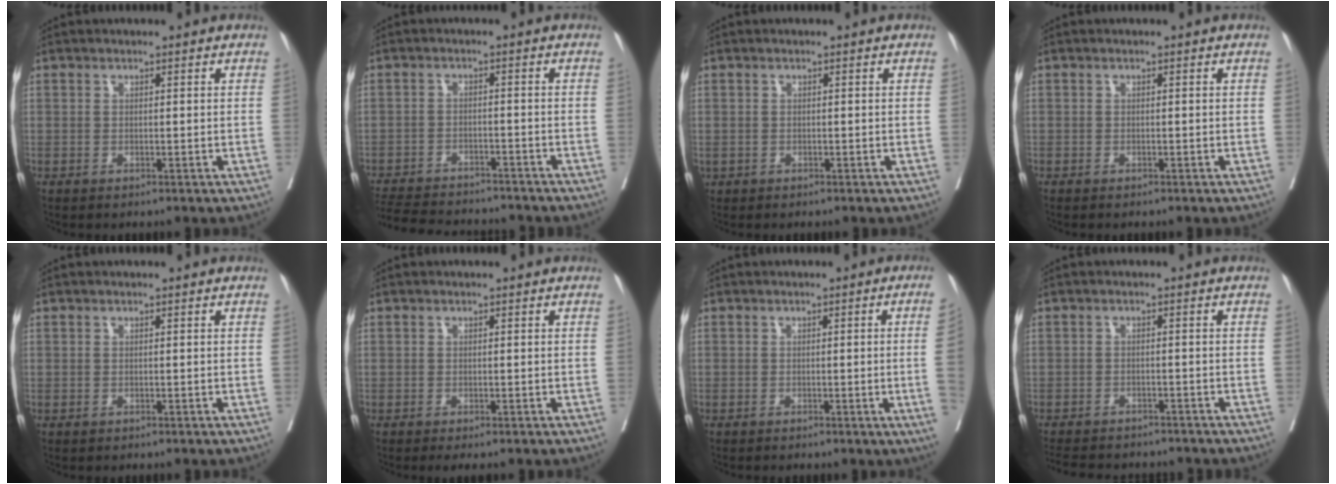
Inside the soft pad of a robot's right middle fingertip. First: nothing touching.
{"total": 14.3, "force": [-13.1, 2.9, 4.9], "torque": [-0.111, -0.012, -0.184]}
{"total": 0.0}
{"total": 0.6, "force": [-0.6, 0.1, 0.3], "torque": [-0.011, -0.003, -0.009]}
{"total": 0.0}
{"total": 0.8, "force": [-0.7, 0.1, 0.3], "torque": [-0.006, -0.004, -0.009]}
{"total": 5.1, "force": [-0.7, -2.1, 4.6], "torque": [-0.053, -0.012, -0.008]}
{"total": 11.9, "force": [-10.7, 3.4, 4.1], "torque": [-0.086, -0.007, -0.138]}